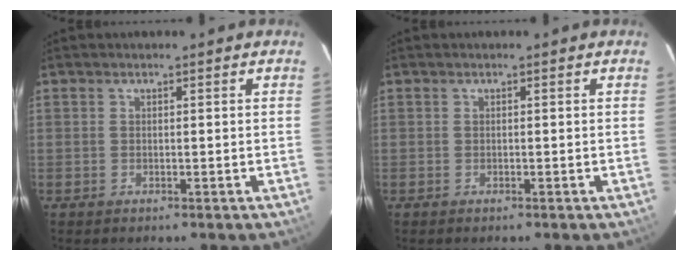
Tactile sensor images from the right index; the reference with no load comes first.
{"total": 0.0}